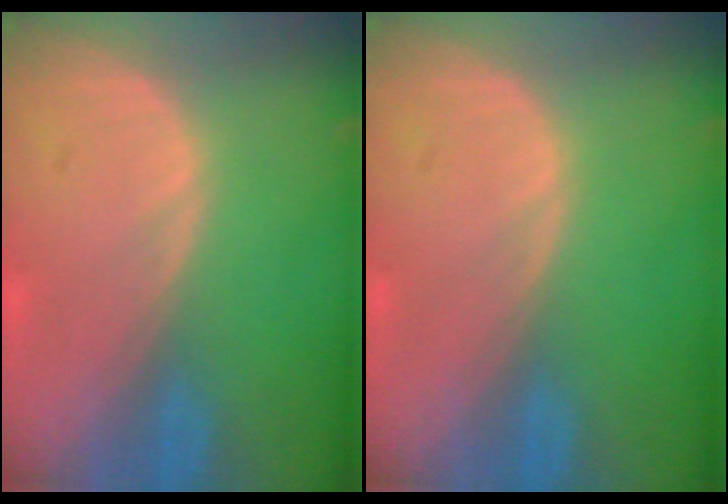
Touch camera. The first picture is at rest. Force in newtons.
{"total": 0.0}